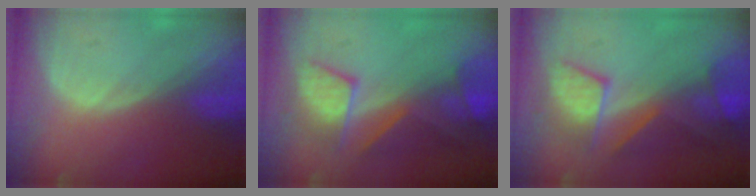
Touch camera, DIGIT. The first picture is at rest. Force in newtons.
{"total": 8.8, "press": 8.2, "slide": 3.2}
{"total": 8.8, "press": 8.2, "slide": 3.2}